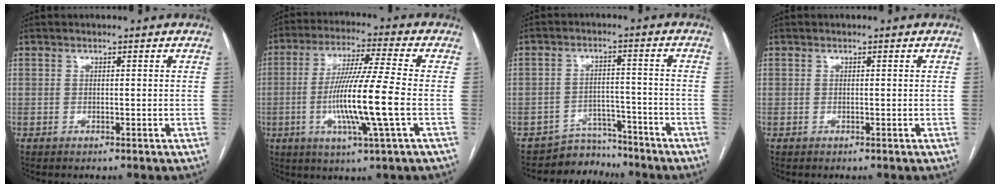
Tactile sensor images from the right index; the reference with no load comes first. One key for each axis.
{"total": 12.9, "fx": -2.6, "fy": -0.8, "fz": 12.6, "tx": -0.245, "ty": -0.012, "tz": -0.056}
{"total": 5.6, "fx": -5.0, "fy": 2.1, "fz": -1.0, "tx": 0.022, "ty": 0.029, "tz": -0.078}
{"total": 0.0}